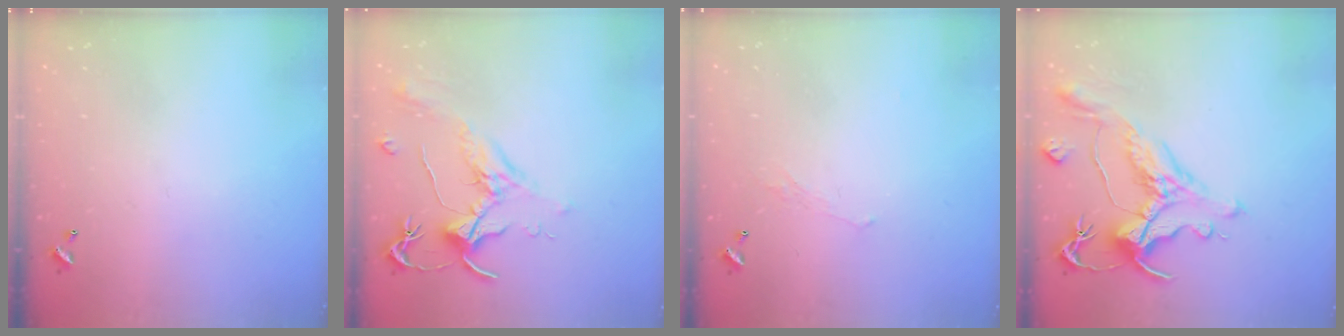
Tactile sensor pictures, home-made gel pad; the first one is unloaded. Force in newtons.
{"total": 1.8, "press": 1.7, "slide": 0.8}
{"total": 0.6, "press": 0.2, "slide": 0.6}
{"total": 2.2, "press": 1.7, "slide": 1.4}